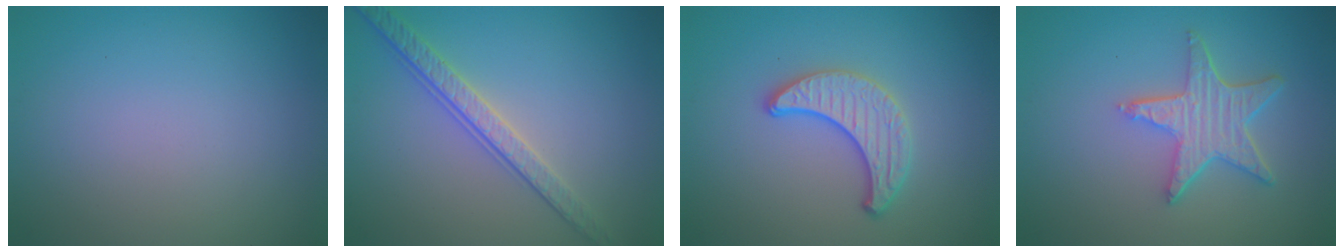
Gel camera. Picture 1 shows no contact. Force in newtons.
{"total": 3.6, "press": 3.2, "slide": 1.7}
{"total": 3.5, "press": 3.2, "slide": 1.5}
{"total": 4.8, "press": 3.9, "slide": 2.8}